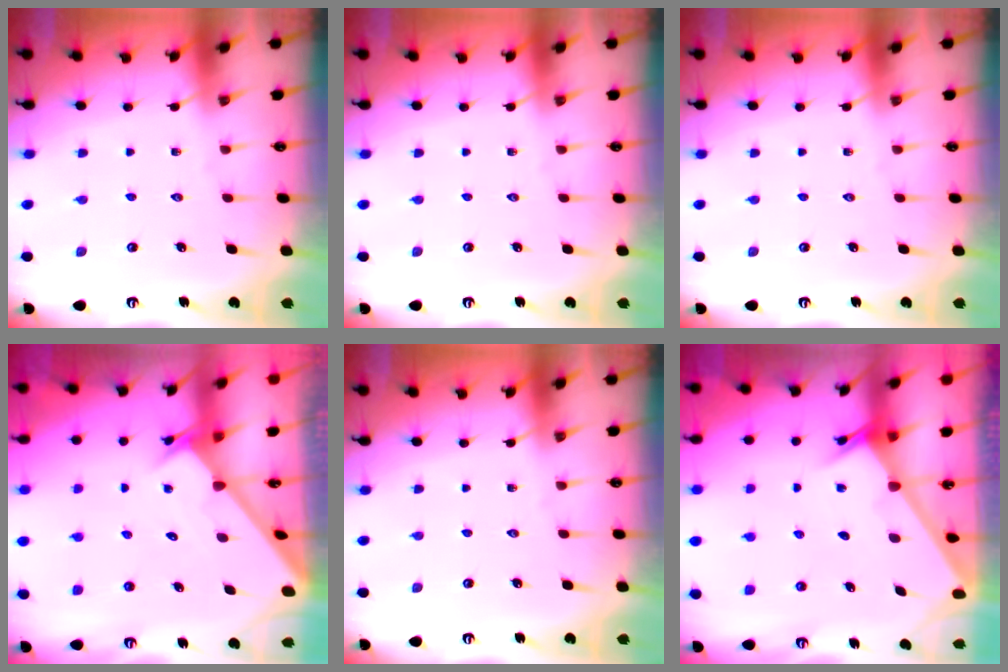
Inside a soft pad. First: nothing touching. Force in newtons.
{"total": 0.0}
{"total": 0.0}
{"total": 2.5, "press": 2.5, "slide": 0.2}
{"total": 0.0}
{"total": 2.4, "press": 2.4, "slide": 0.2}